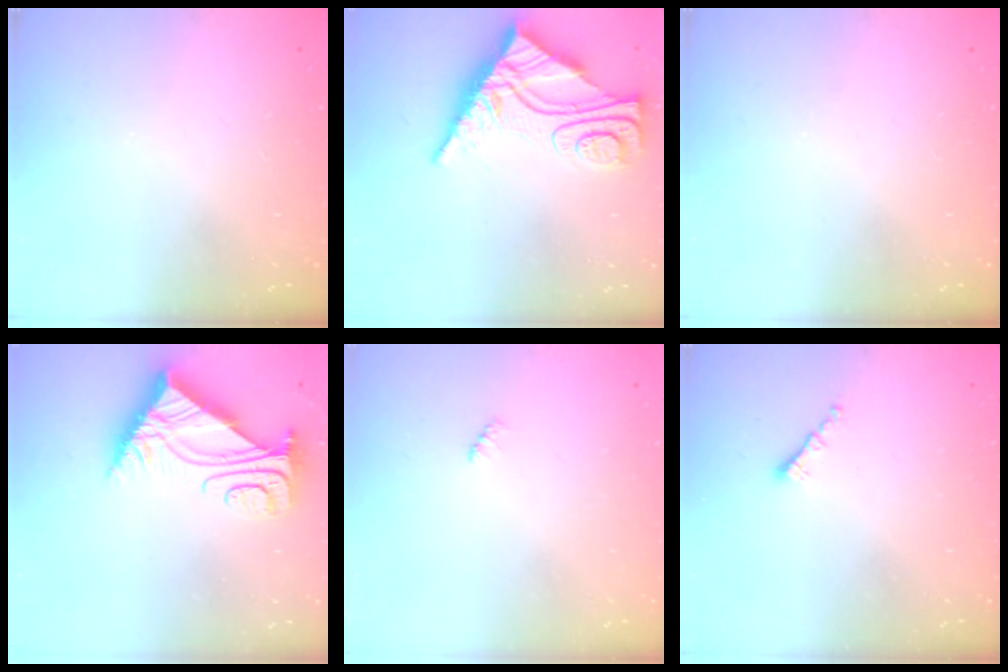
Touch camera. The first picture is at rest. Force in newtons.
{"total": 12.3, "press": 12.2, "slide": 1.2}
{"total": 0.0}
{"total": 10.8, "press": 10.7, "slide": 0.9}
{"total": 2.3, "press": 2.2, "slide": 0.5}
{"total": 1.3, "press": 1.2, "slide": 0.5}